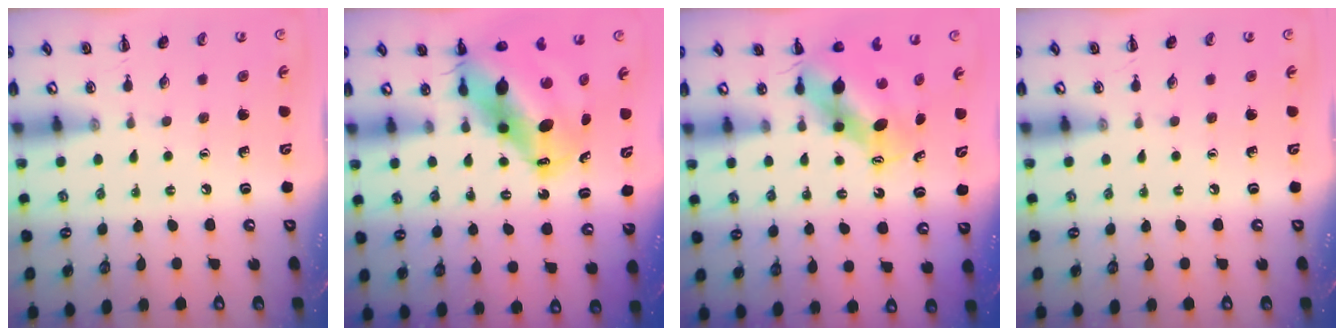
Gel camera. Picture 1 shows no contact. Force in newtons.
{"total": 13.1, "press": 12.6, "slide": 3.6}
{"total": 6.6, "press": 6.5, "slide": 1.4}
{"total": 0.0}